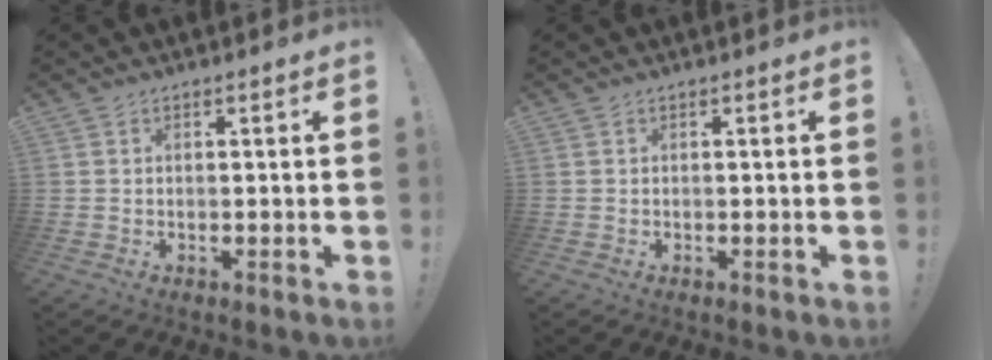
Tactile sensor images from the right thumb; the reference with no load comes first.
{"total": 0.0}